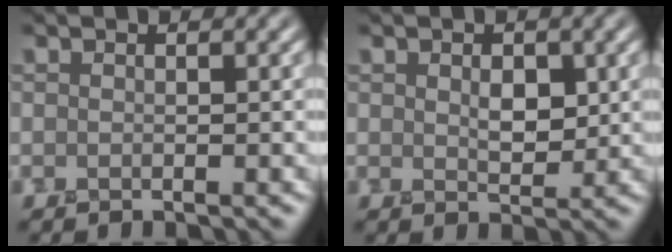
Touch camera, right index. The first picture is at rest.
{"total": 1.6, "force": [0.6, 1.1, 1.0], "torque": [-0.021, 0.005, 0.017]}